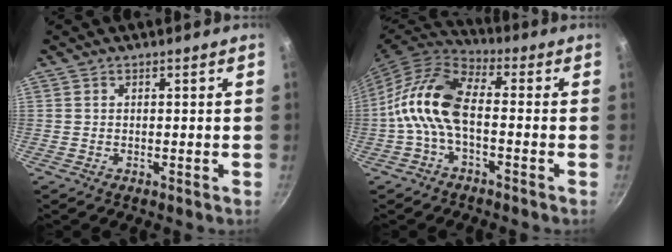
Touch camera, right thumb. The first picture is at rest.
{"total": 11.7, "force": [-1.9, 6.0, 9.9], "torque": [-0.195, 0.037, -0.054]}